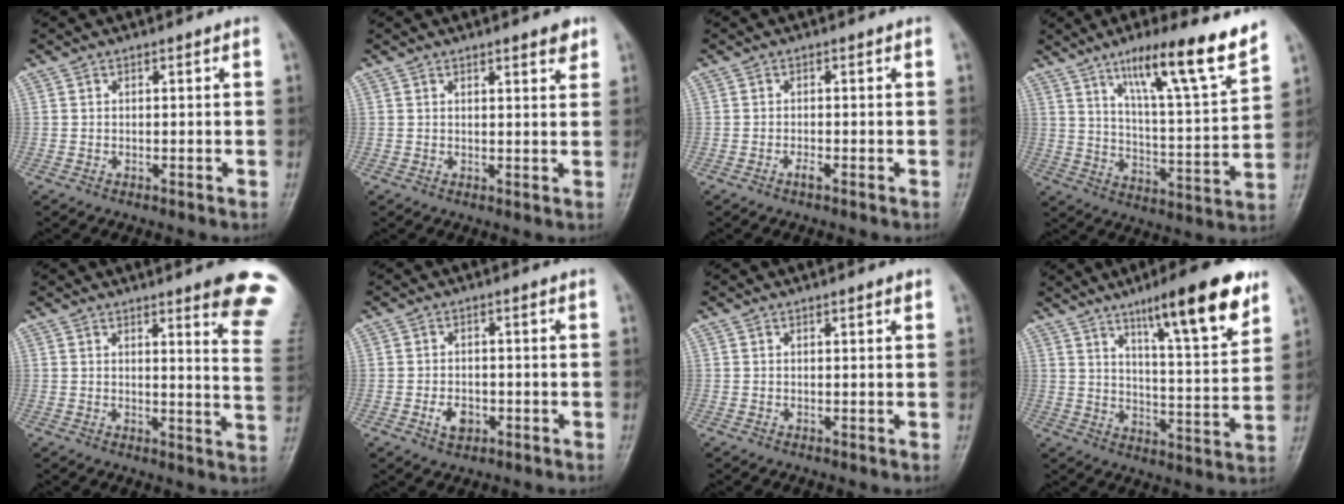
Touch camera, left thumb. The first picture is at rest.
{"total": 3.3, "force": [2.3, 0.8, 2.3], "torque": [-0.021, -0.012, 0.028]}
{"total": 1.2, "force": [-0.7, 0.2, 0.9], "torque": [-0.018, 0.004, -0.012]}
{"total": 17.0, "force": [11.4, 1.9, 12.4], "torque": [-0.181, -0.061, 0.187]}
{"total": 12.9, "force": [9.1, 1.2, 9.0], "torque": [-0.082, -0.057, 0.089]}
{"total": 3.5, "force": [-1.3, 2.4, 2.2], "torque": [-0.033, 0.005, -0.019]}
{"total": 1.1, "force": [0.7, 0.1, 0.9], "torque": [-0.010, -0.003, 0.010]}
{"total": 17.1, "force": [10.5, 3.2, 13.1], "torque": [-0.174, -0.052, 0.163]}